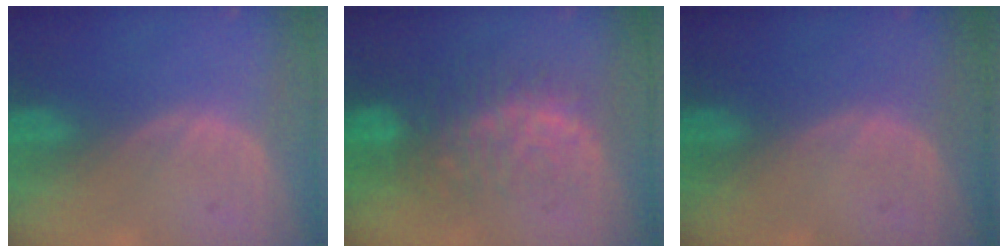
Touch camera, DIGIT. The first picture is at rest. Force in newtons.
{"total": 9.1, "press": 8.3, "slide": 3.8}
{"total": 0.0}